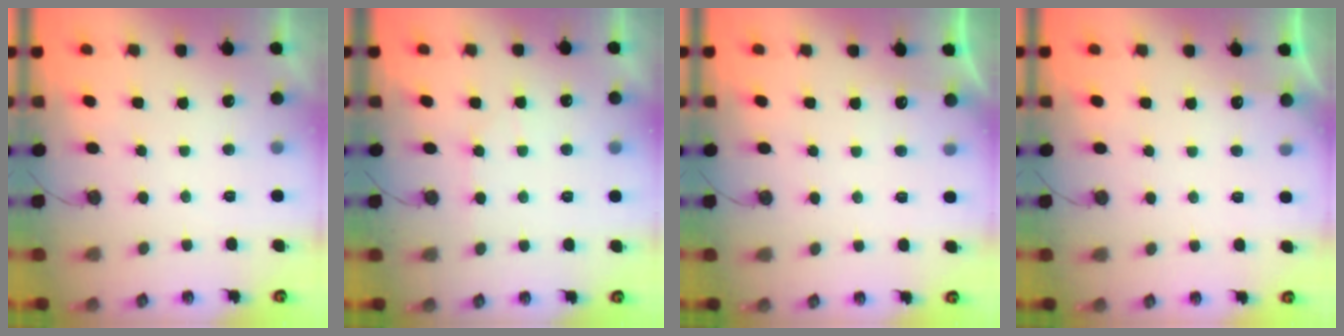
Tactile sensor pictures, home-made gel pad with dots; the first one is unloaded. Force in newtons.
{"total": 3.3, "press": 3.2, "slide": 0.4}
{"total": 3.1, "press": 3.1, "slide": 0.4}
{"total": 2.9, "press": 2.9, "slide": 0.3}